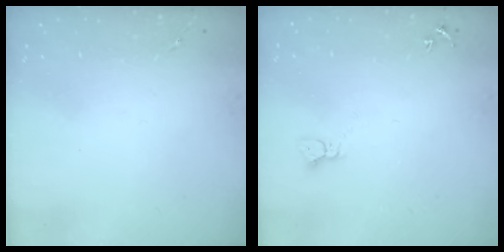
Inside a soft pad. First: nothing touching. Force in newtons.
{"total": 2.3, "press": 2.3, "slide": 0.3}